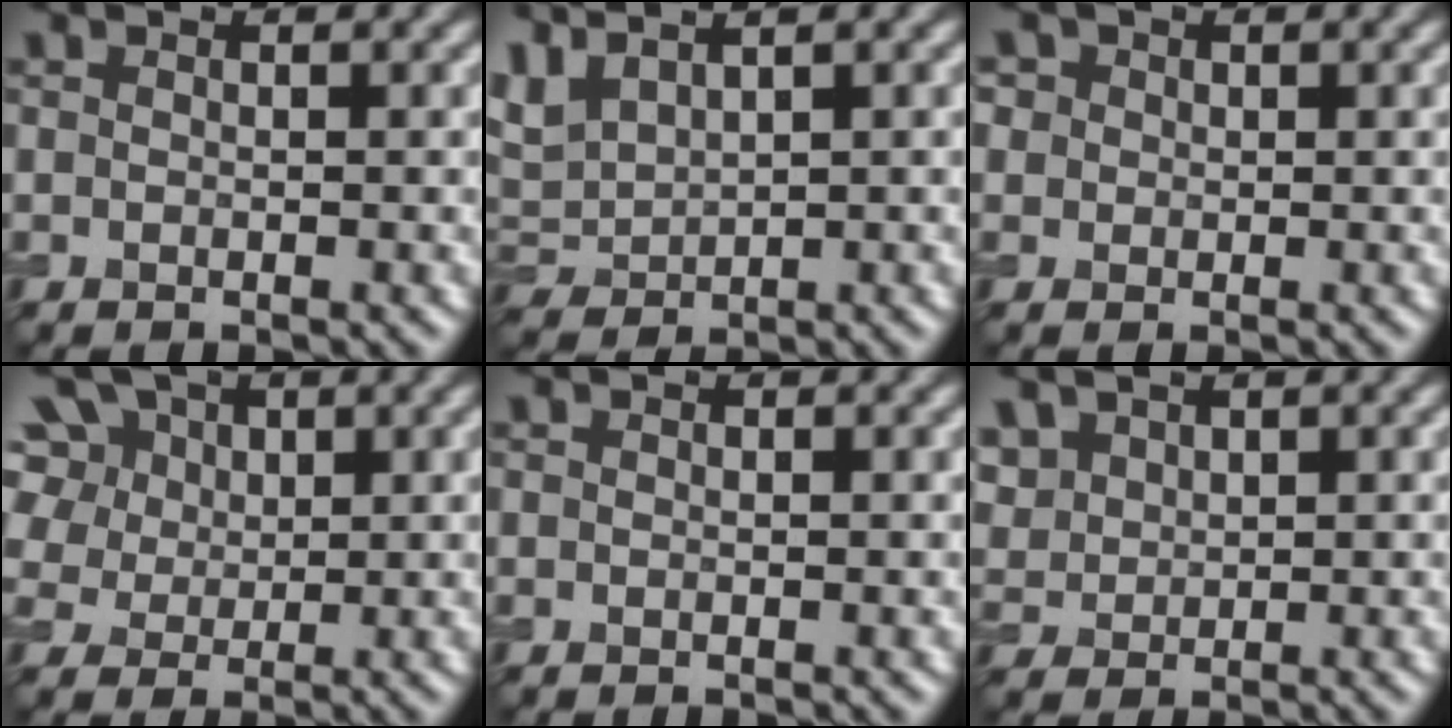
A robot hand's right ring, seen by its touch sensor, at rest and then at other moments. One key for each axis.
{"total": 3.9, "fx": 2.5, "fy": 1.7, "fz": 2.5, "tx": -0.072, "ty": 0.013, "tz": 0.058}
{"total": 2.5, "fx": 1.1, "fy": 2.0, "fz": 0.9, "tx": -0.024, "ty": 0.003, "tz": 0.015}
{"total": 11.2, "fx": 5.4, "fy": 8.2, "fz": 5.4, "tx": -0.125, "ty": 0.032, "tz": 0.083}
{"total": 0.0}
{"total": 2.9, "fx": 1.7, "fy": 2.0, "fz": 1.2, "tx": -0.038, "ty": 0.004, "tz": 0.047}